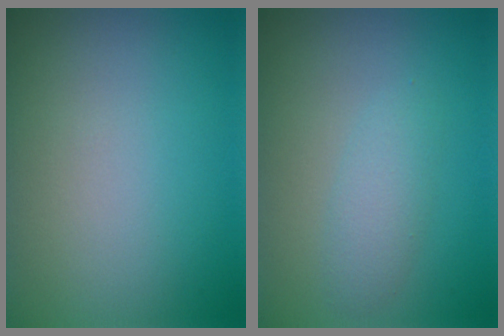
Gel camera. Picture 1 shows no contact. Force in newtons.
{"total": 2.0, "press": 2.0, "slide": 0.1}